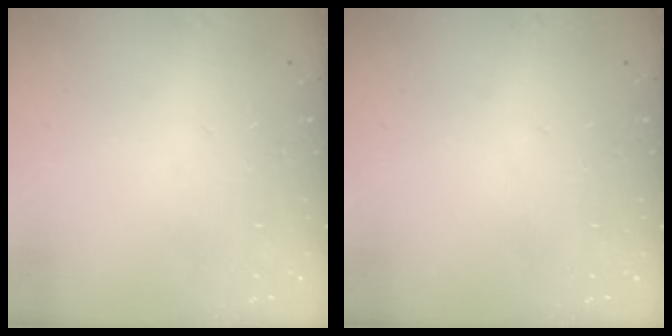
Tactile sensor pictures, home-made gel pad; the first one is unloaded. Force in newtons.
{"total": 0.0}